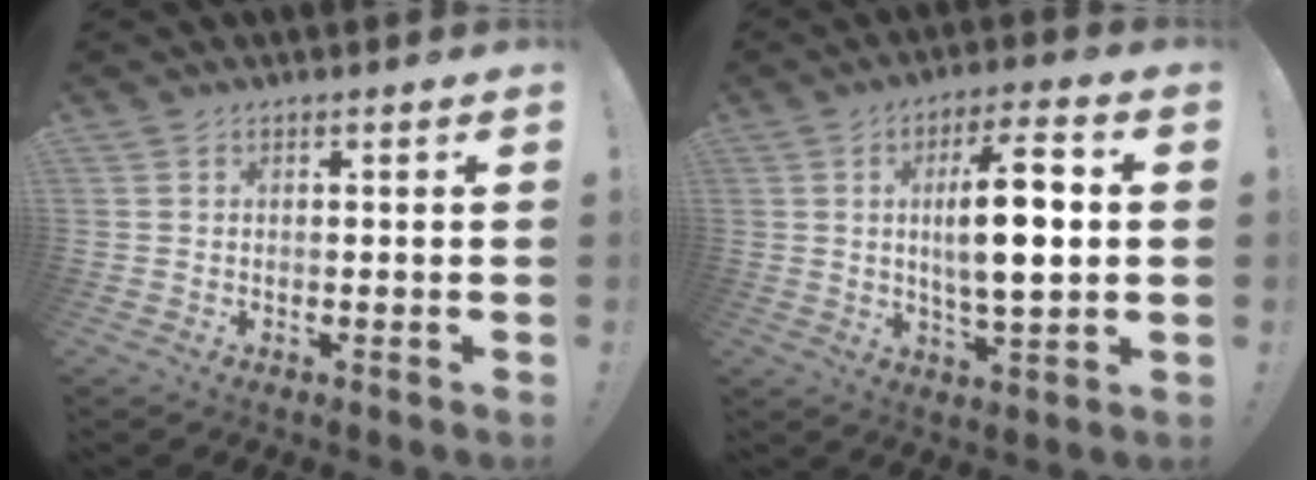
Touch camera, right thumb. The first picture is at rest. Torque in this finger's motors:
{"motor_torque": [-0.20, 0.65, 0.69, 0.55, 0.29]}